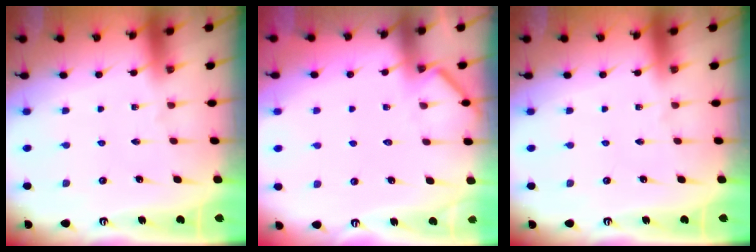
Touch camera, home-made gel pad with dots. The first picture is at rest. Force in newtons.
{"total": 3.6, "press": 3.6, "slide": 0.3}
{"total": 0.0}